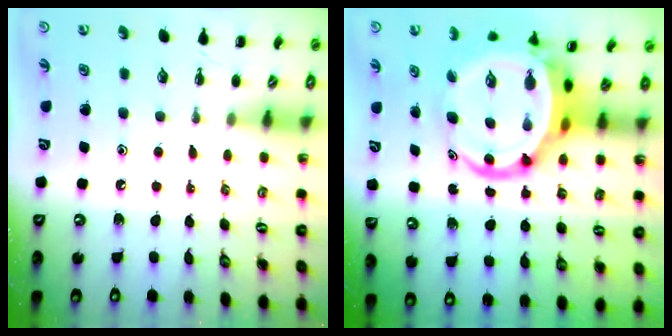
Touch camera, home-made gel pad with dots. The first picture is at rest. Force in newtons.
{"total": 10.5, "press": 10.1, "slide": 2.9}